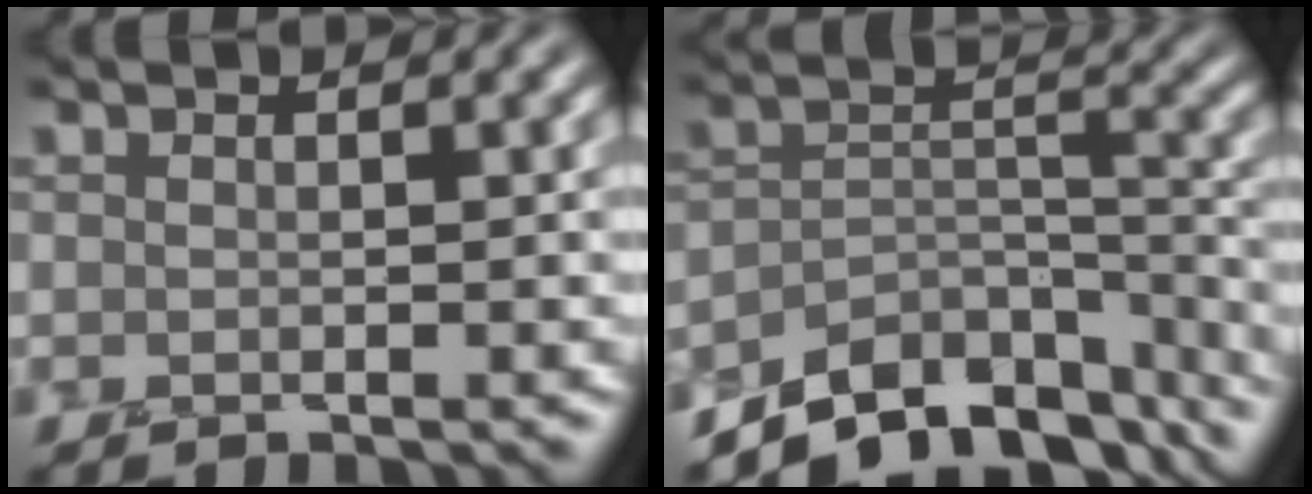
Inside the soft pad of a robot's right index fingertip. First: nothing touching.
{"total": 9.3, "force": [-7.3, 4.0, 4.1], "torque": [-0.066, -0.003, -0.120]}